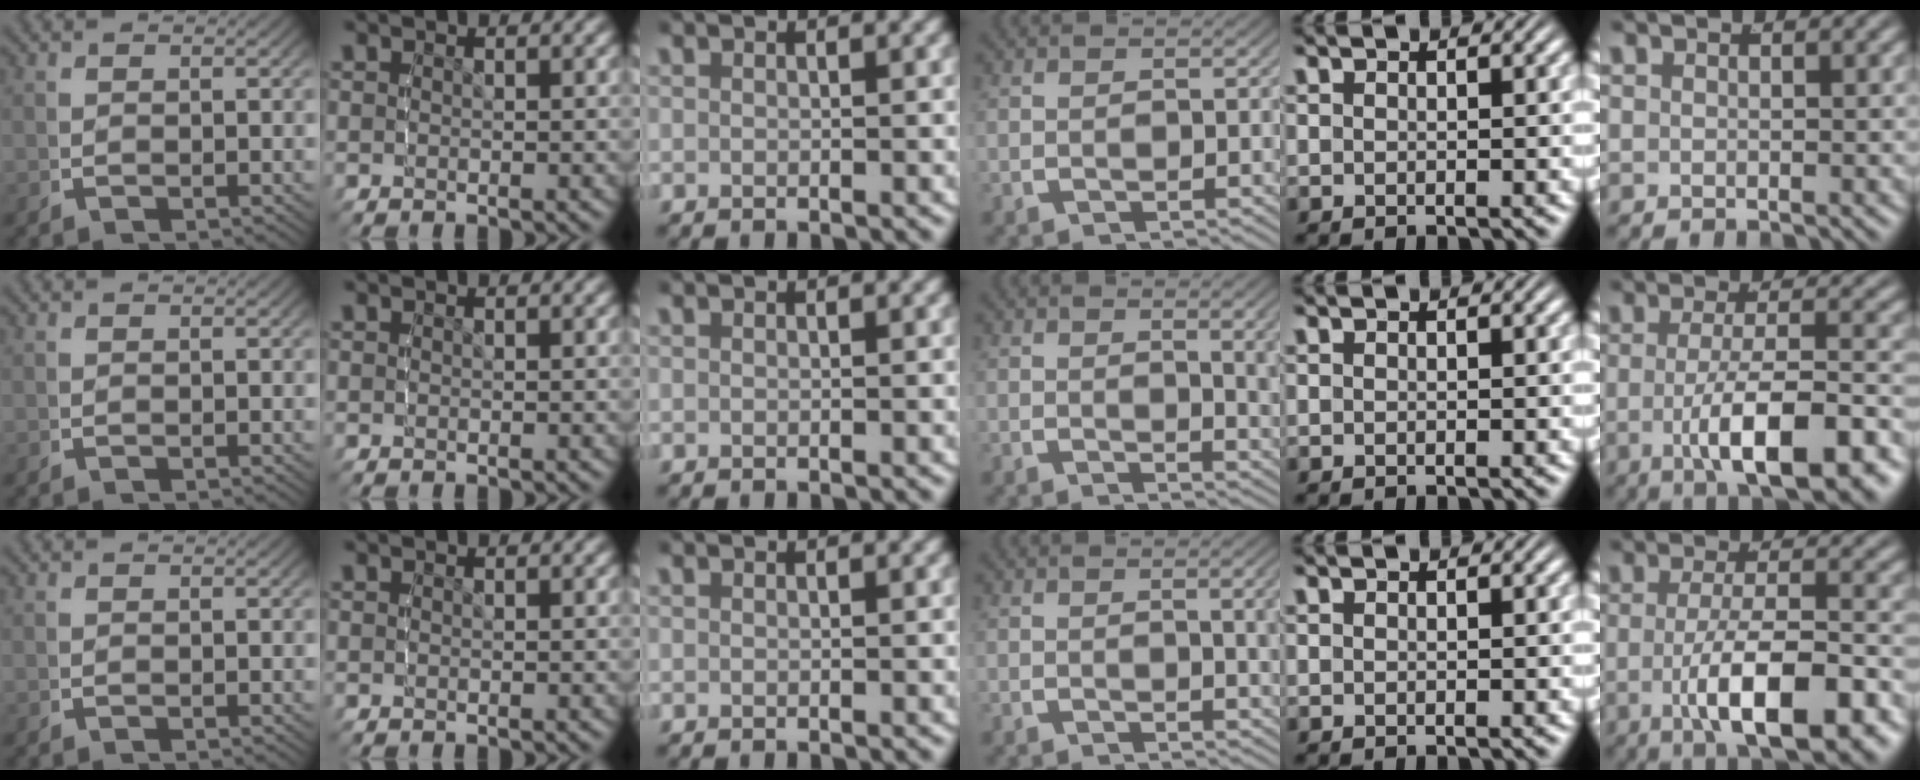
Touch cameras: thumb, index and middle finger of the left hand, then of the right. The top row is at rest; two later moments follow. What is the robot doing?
{"motion": "lift_and_place", "object": "bottle"}